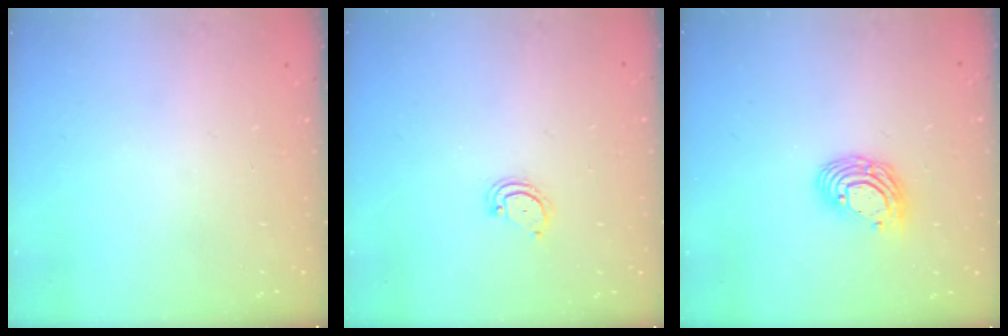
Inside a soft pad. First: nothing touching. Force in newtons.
{"total": 2.5, "press": 2.5, "slide": 0.2}
{"total": 9.9, "press": 9.8, "slide": 0.7}